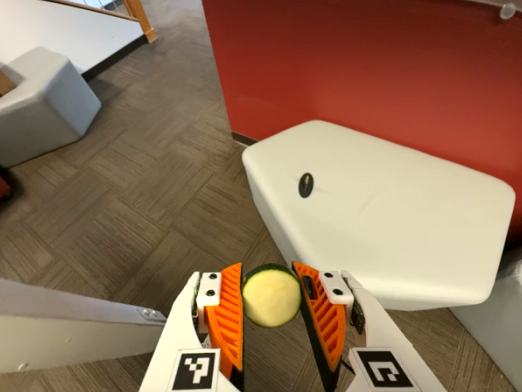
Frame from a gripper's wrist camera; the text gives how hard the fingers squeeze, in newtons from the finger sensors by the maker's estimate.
{"total": 13.6, "left": 14.2, "right": 13.1}